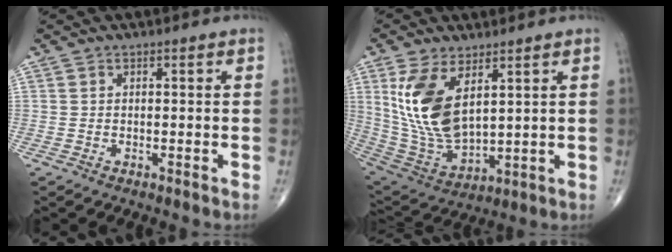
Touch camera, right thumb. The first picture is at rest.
{"total": 15.0, "force": [5.2, 7.5, 12.0], "torque": [-0.229, -0.027, 0.122]}